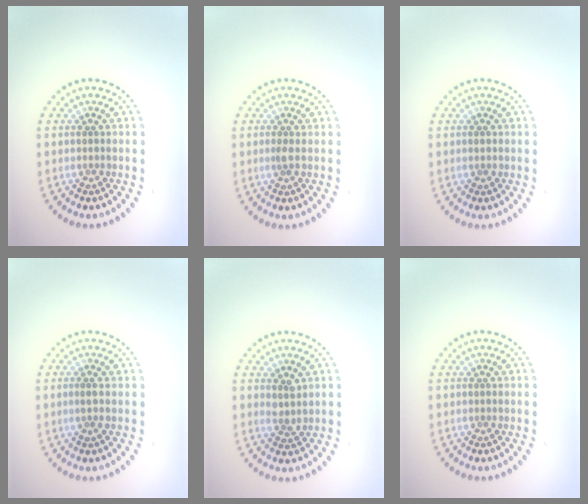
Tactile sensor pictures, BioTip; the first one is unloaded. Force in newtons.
{"total": 0.7, "press": 0.5, "slide": 0.5}
{"total": 0.6, "press": 0.6, "slide": 0.2}
{"total": 0.8, "press": 0.4, "slide": 0.6}
{"total": 1.5, "press": 1.2, "slide": 0.9}
{"total": 0.0}